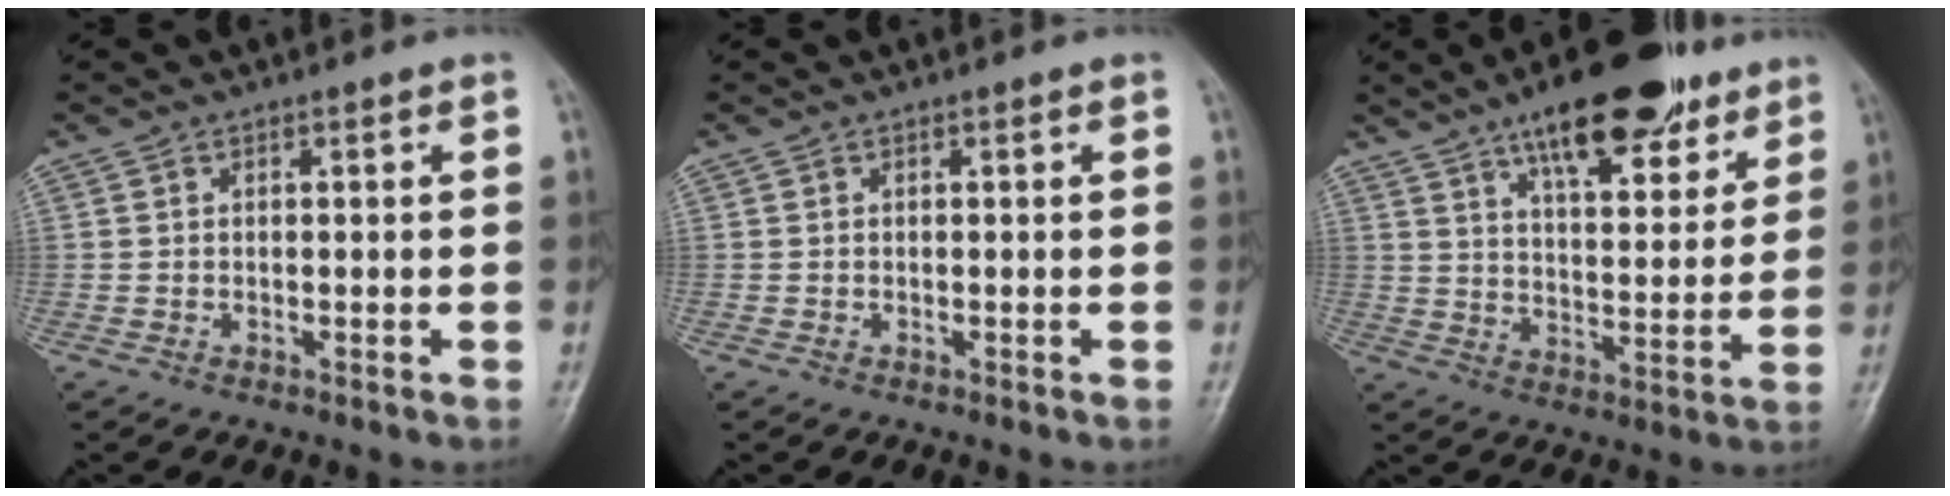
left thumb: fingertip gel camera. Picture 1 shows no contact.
{"total": 0.0}
{"total": 18.0, "force": [11.5, 6.9, 11.9], "torque": [-0.135, -0.047, 0.181]}